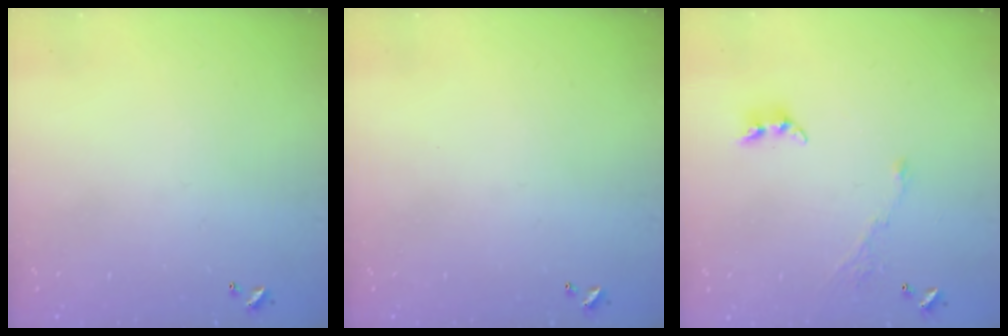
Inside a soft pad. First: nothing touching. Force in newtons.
{"total": 0.0}
{"total": 5.4, "press": 5.3, "slide": 0.7}